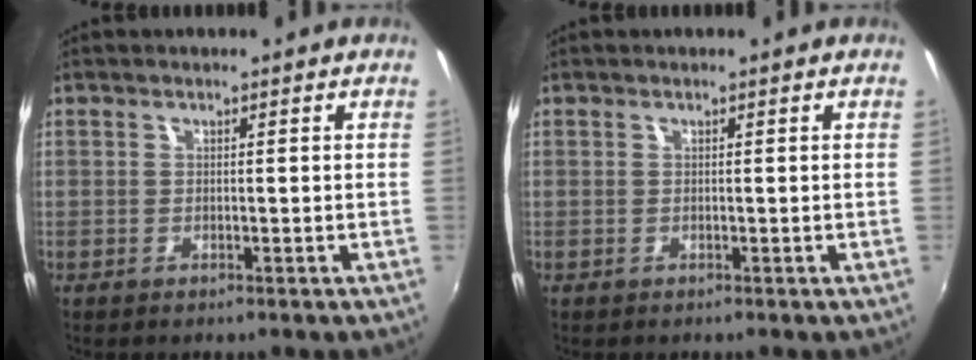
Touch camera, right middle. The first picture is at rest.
{"total": 0.0}